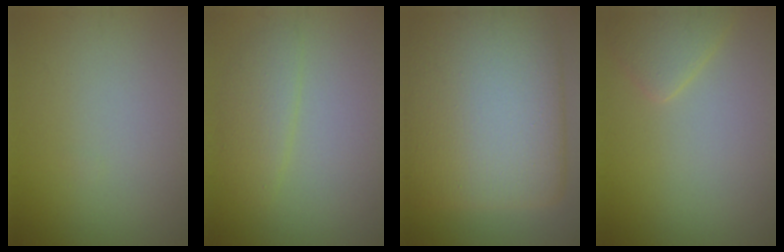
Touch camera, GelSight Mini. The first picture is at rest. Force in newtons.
{"total": 2.3, "press": 2.3, "slide": 0.0}
{"total": 16.5, "press": 16.5, "slide": 0.4}
{"total": 2.1, "press": 2.1, "slide": 0.1}